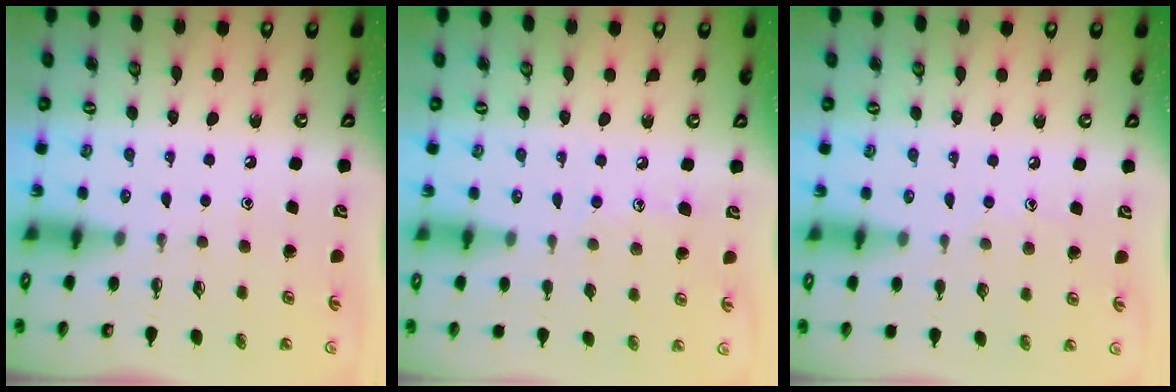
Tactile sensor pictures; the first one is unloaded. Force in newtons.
{"total": 6.7, "press": 6.7, "slide": 0.1}
{"total": 5.2, "press": 5.2, "slide": 0.6}